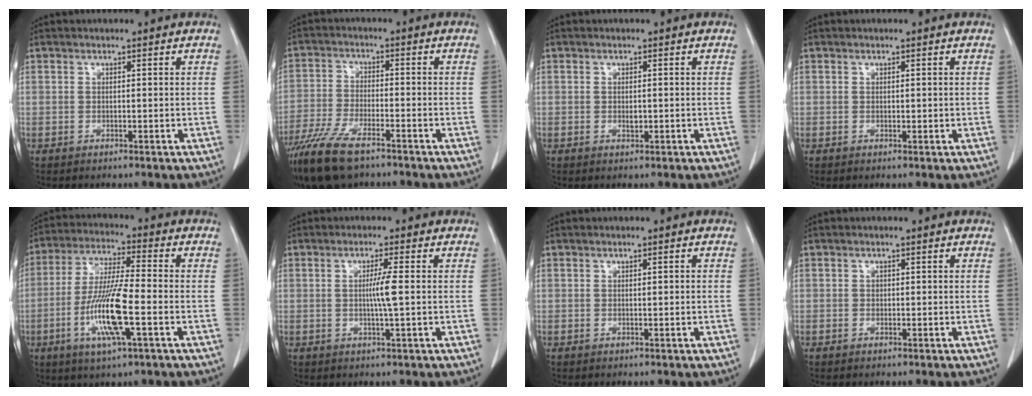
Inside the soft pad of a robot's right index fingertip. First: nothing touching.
{"total": 11.9, "force": [-8.6, 3.4, 7.4], "torque": [-0.144, -0.024, -0.154]}
{"total": 1.0, "force": [0.0, 0.5, 0.8], "torque": [-0.016, 0.000, 0.004]}
{"total": 0.6, "force": [0.2, 0.4, 0.3], "torque": [-0.002, 0.001, 0.006]}
{"total": 12.4, "force": [-3.6, 1.1, 11.8], "torque": [-0.239, -0.011, -0.069]}
{"total": 3.5, "force": [0.0, -0.6, 3.4], "torque": [-0.064, -0.004, -0.001]}
{"total": 0.5, "force": [0.0, 0.0, 0.5], "torque": [-0.009, 0.000, 0.002]}
{"total": 0.5, "force": [0.1, 0.5, 0.1], "torque": [0.003, 0.004, 0.004]}